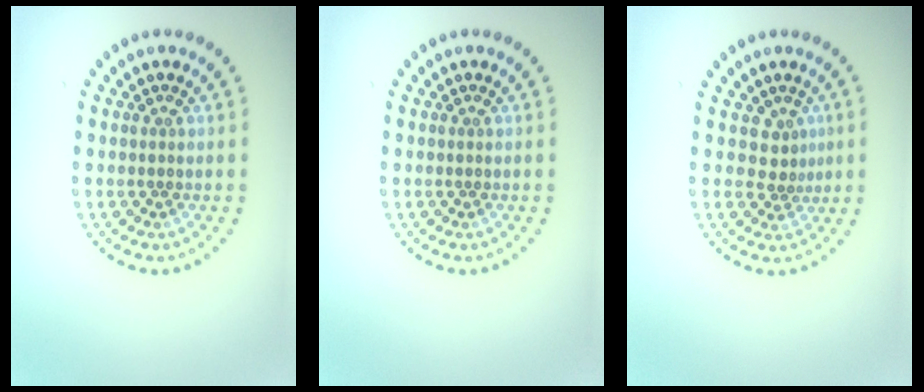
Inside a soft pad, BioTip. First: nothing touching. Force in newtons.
{"total": 0.0}
{"total": 1.9, "press": 1.2, "slide": 1.5}